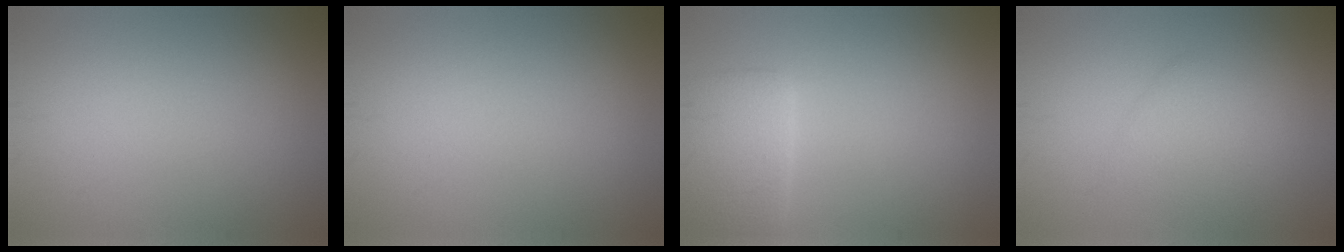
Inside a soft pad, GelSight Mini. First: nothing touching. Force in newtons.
{"total": 0.0}
{"total": 3.7, "press": 3.7, "slide": 0.3}
{"total": 2.6, "press": 2.6, "slide": 0.2}